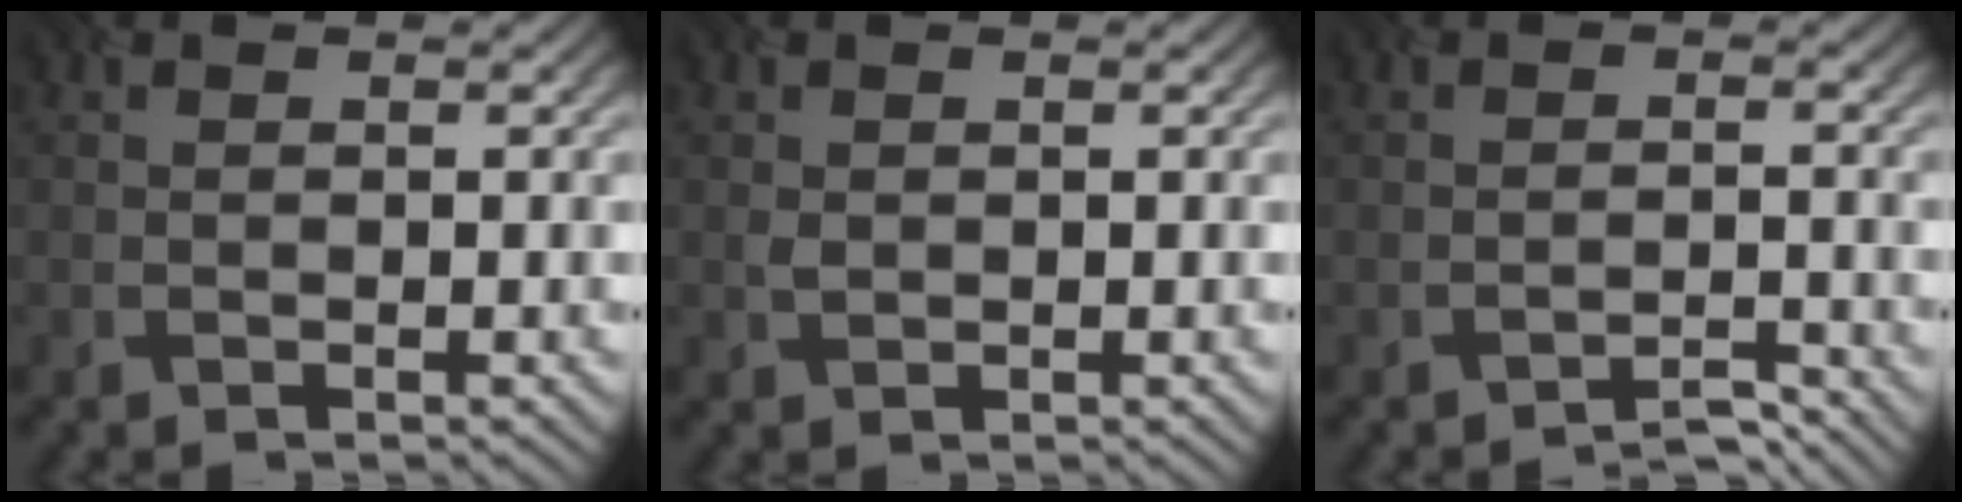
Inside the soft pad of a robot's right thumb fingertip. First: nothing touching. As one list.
[{"total": 0.7, "force": [0.1, 0.7, 0.1], "torque": [-0.010, 0.003, 0.009]}, {"total": 2.8, "force": [-2.8, 0.0, 0.0], "torque": [0.007, 0.009, -0.050]}]